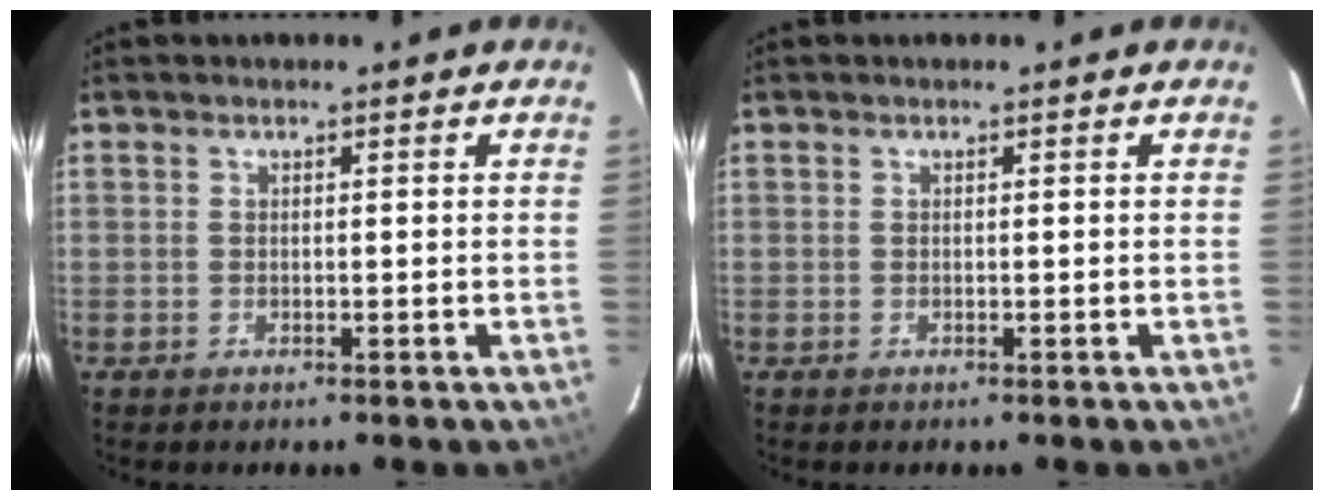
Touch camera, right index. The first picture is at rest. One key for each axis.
{"total": 0.0}